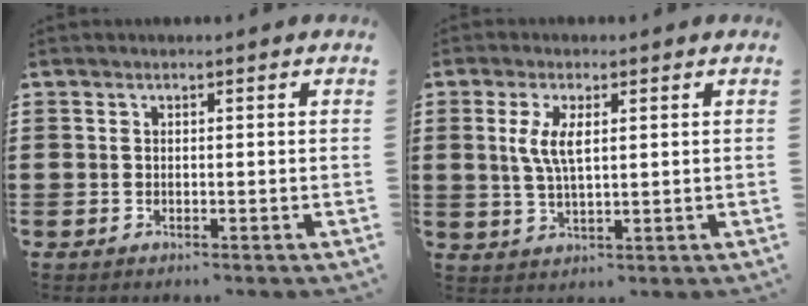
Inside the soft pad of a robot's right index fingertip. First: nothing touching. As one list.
[{"total": 4.8, "force": [1.2, 1.7, 4.3], "torque": [-0.089, 0.006, 0.019]}]